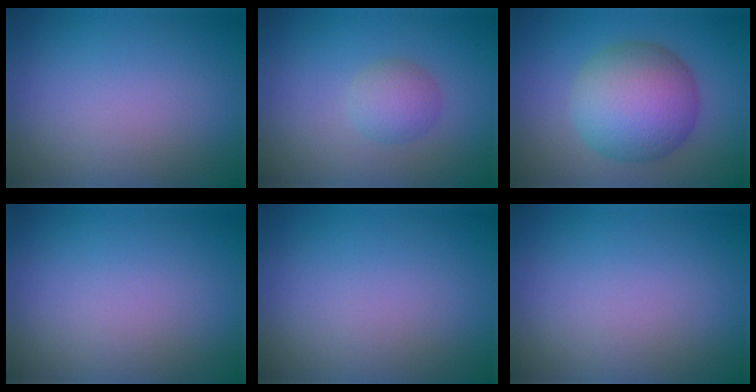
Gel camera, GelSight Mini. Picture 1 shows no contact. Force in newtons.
{"total": 2.3, "press": 2.3, "slide": 0.1}
{"total": 8.4, "press": 8.4, "slide": 0.1}
{"total": 0.0}
{"total": 0.0}
{"total": 0.0}